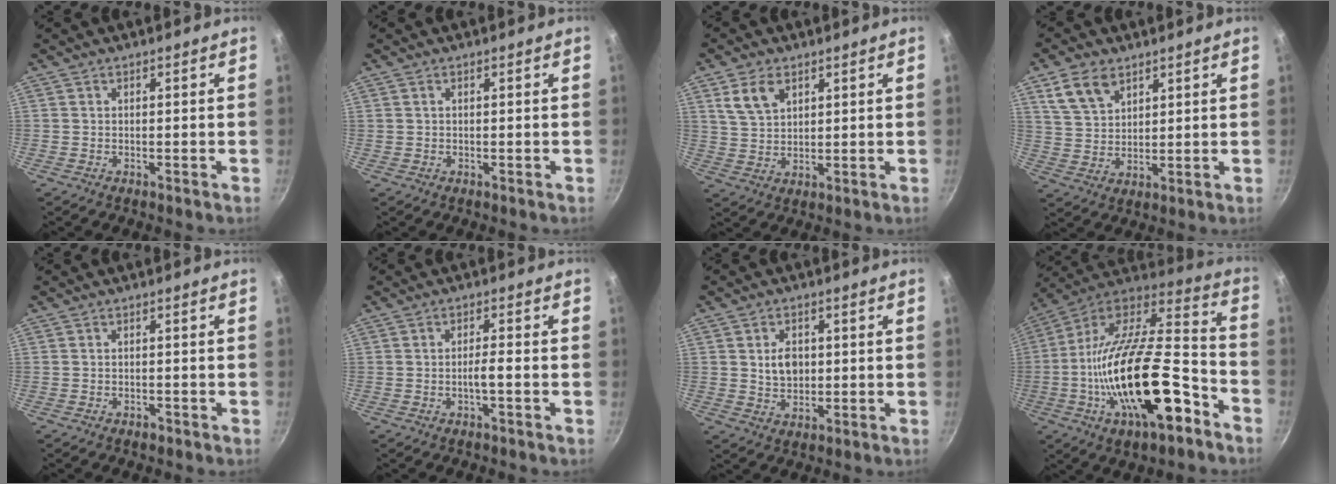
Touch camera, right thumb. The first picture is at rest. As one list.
[{"total": 0.5, "force": [0.2, 0.4, 0.3], "torque": [-0.005, 0.003, 0.004]}, {"total": 6.6, "force": [3.4, 4.2, 3.9], "torque": [-0.061, -0.010, 0.070]}, {"total": 8.0, "force": [4.7, 4.9, 4.2], "torque": [-0.065, -0.013, 0.097]}, {"total": 1.1, "force": [-0.8, 0.6, 0.5], "torque": [-0.012, 0.007, -0.007]}, {"total": 2.4, "force": [-0.9, 0.2, 2.2], "torque": [-0.043, 0.014, -0.016]}, {"total": 5.4, "force": [0.7, 4.0, 3.6], "torque": [-0.043, -0.004, 0.014]}, {"total": 29.3, "force": [-10.3, 12.0, 24.7], "torque": [-0.405, 0.048, -0.177]}]